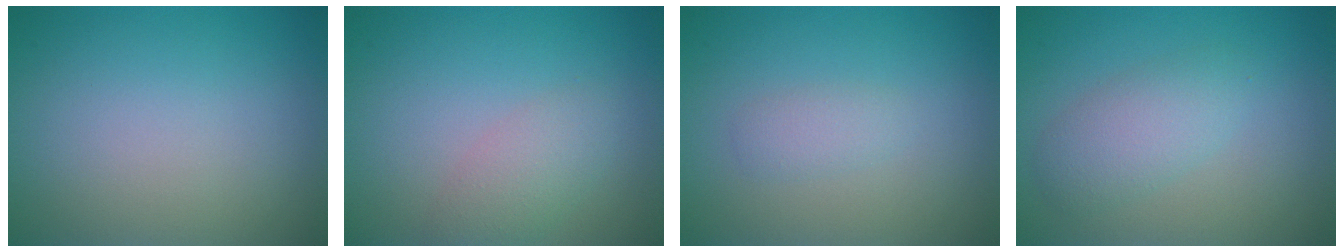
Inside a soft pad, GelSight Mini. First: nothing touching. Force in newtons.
{"total": 2.4, "press": 2.4, "slide": 0.2}
{"total": 1.2, "press": 1.2, "slide": 0.1}
{"total": 3.1, "press": 3.1, "slide": 0.2}